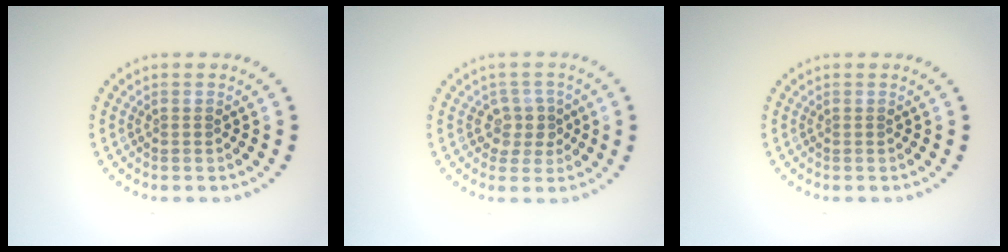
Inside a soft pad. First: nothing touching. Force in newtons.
{"total": 2.2, "press": 1.9, "slide": 1.2}
{"total": 0.0}